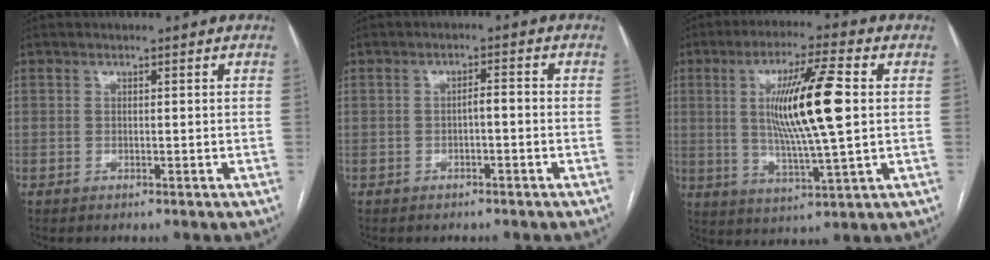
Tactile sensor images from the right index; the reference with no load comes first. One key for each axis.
{"total": 1.9, "fx": -0.6, "fy": 0.5, "fz": 1.8, "tx": -0.027, "ty": 0.006, "tz": -0.009}
{"total": 13.7, "fx": 1.9, "fy": 0.4, "fz": 13.5, "tx": -0.248, "ty": -0.002, "tz": 0.035}